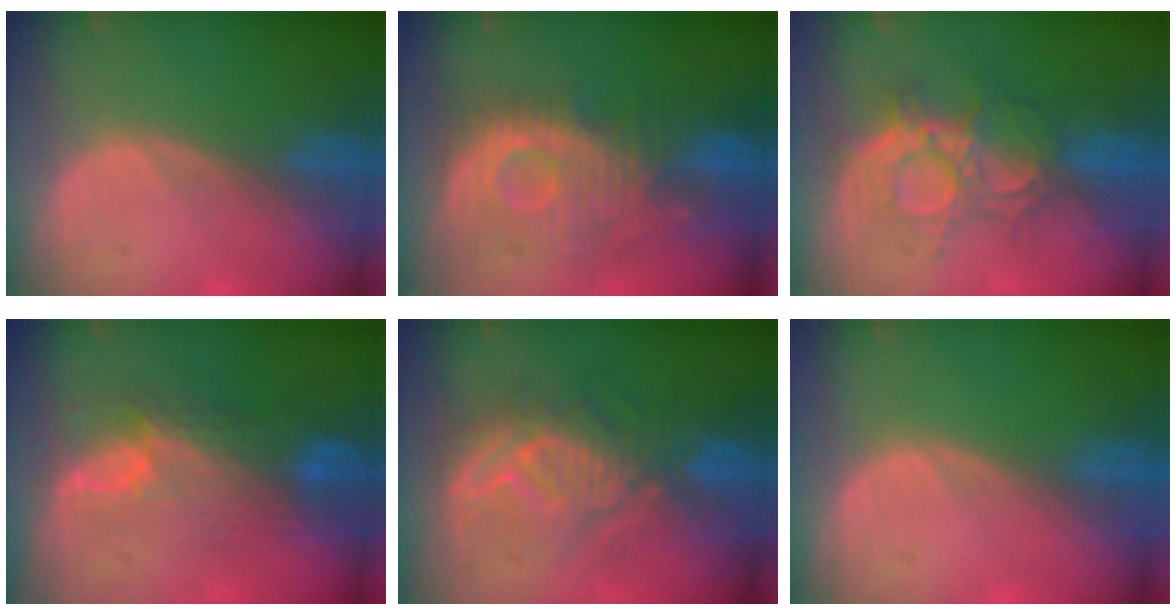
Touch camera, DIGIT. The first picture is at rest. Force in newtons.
{"total": 10.4, "press": 9.8, "slide": 3.3}
{"total": 8.7, "press": 8.5, "slide": 1.9}
{"total": 7.6, "press": 7.4, "slide": 1.5}
{"total": 9.2, "press": 9.2, "slide": 0.2}
{"total": 0.0}